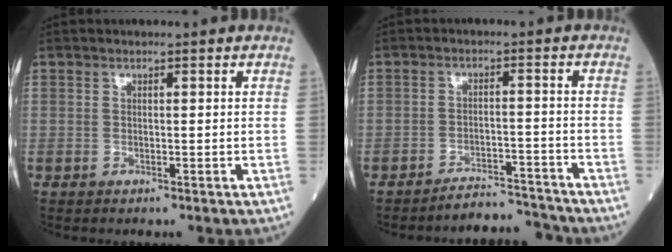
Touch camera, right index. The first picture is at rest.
{"total": 5.3, "force": [-5.2, 0.0, -0.6], "torque": [0.016, 0.008, -0.083]}